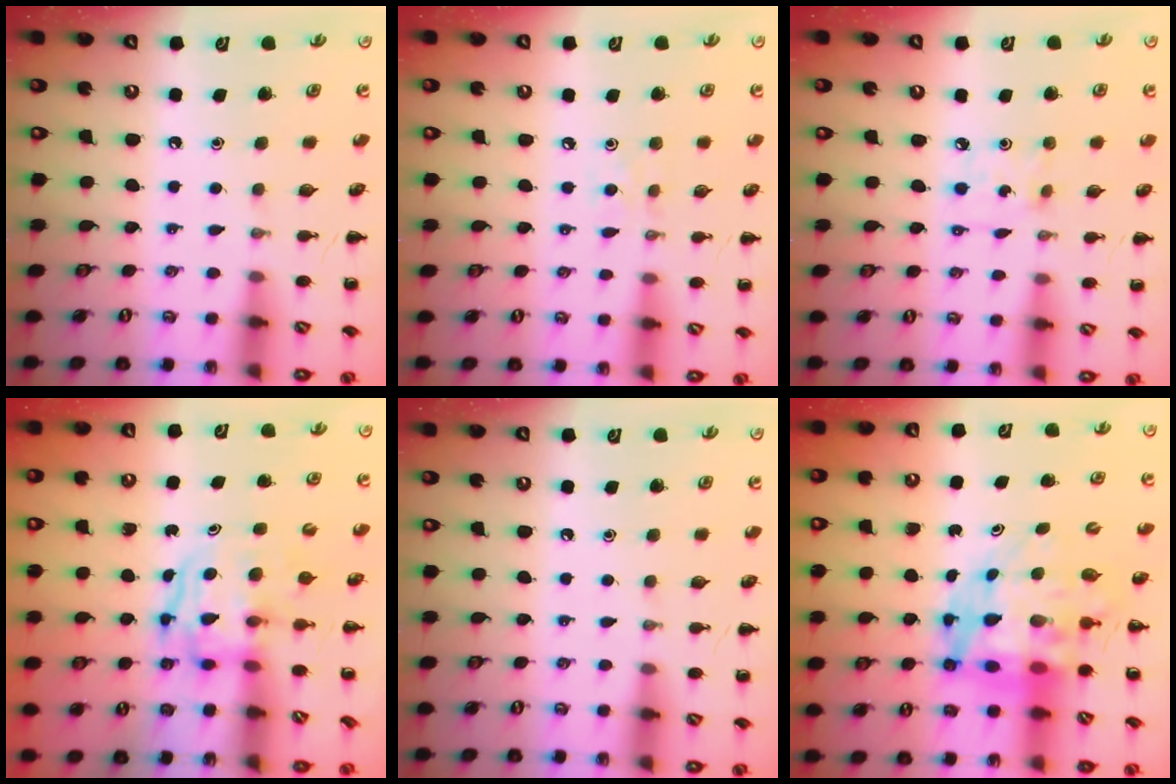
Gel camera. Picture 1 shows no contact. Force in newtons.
{"total": 4.7, "press": 4.3, "slide": 1.7}
{"total": 3.2, "press": 3.0, "slide": 1.0}
{"total": 3.5, "press": 3.4, "slide": 0.3}
{"total": 0.0}
{"total": 10.0, "press": 9.6, "slide": 2.7}